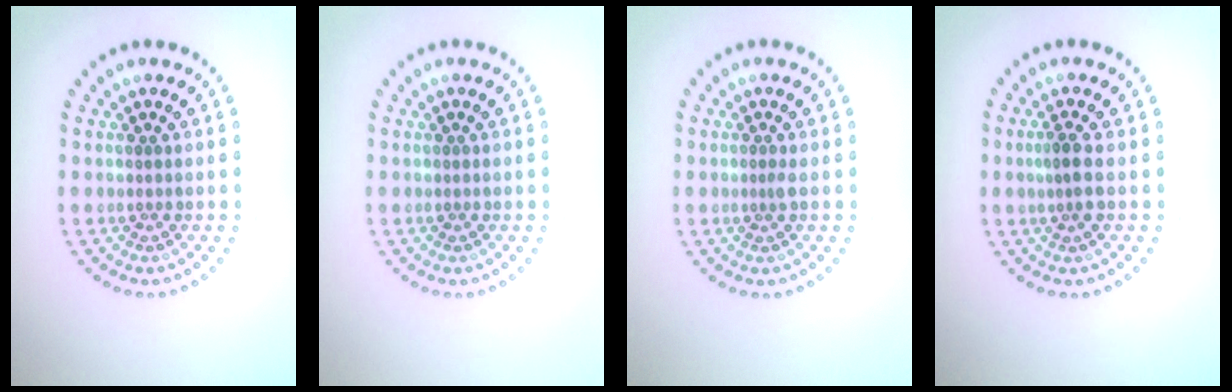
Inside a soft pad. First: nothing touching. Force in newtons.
{"total": 0.0}
{"total": 0.7, "press": 0.4, "slide": 0.5}
{"total": 1.7, "press": 1.5, "slide": 0.9}